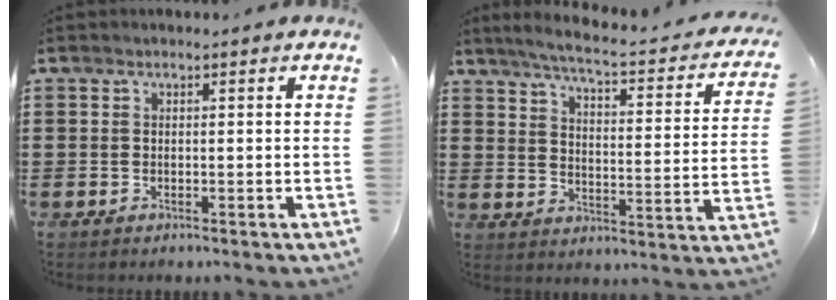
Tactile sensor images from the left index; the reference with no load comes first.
{"total": 4.9, "force": [4.0, -0.3, 2.8], "torque": [-0.076, -0.032, 0.058]}